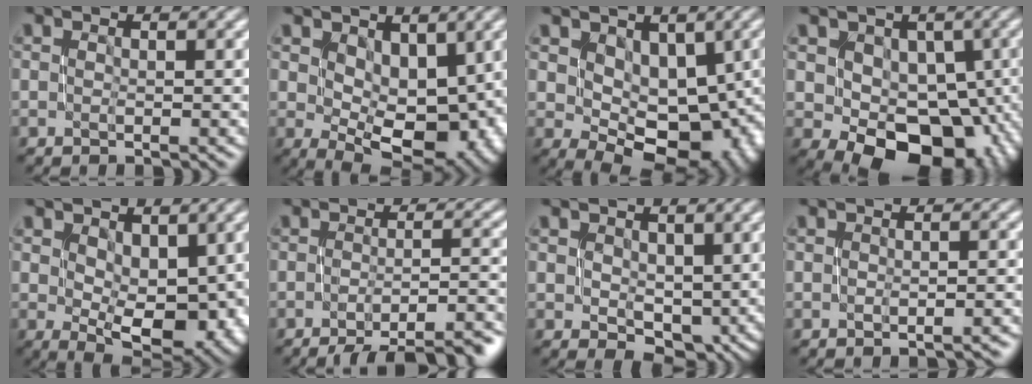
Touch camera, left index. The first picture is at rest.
{"total": 8.9, "force": [0.4, 5.6, 6.9], "torque": [-0.109, -0.019, 0.026]}
{"total": 9.1, "force": [0.7, 6.2, 6.6], "torque": [-0.083, -0.022, 0.027]}
{"total": 9.9, "force": [-1.8, 7.1, 6.6], "torque": [-0.075, -0.014, -0.023]}
{"total": 7.8, "force": [-0.2, 4.6, 6.3], "torque": [-0.114, -0.016, 0.012]}
{"total": 7.5, "force": [-5.5, 1.7, 4.9], "torque": [-0.053, 0.008, -0.079]}
{"total": 3.6, "force": [1.1, 2.6, 2.3], "torque": [-0.036, -0.007, 0.024]}
{"total": 1.3, "force": [-0.9, 0.5, 0.9], "torque": [0.000, 0.001, -0.017]}